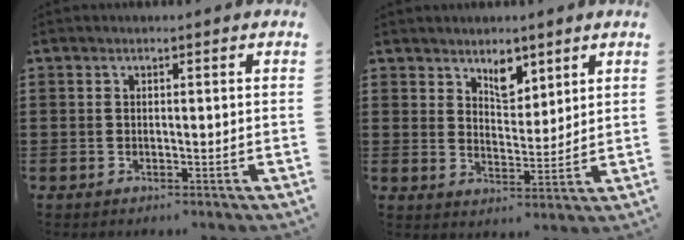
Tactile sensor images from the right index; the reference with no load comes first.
{"total": 4.7, "force": [3.5, 2.4, 2.0], "torque": [-0.035, -0.003, 0.061]}